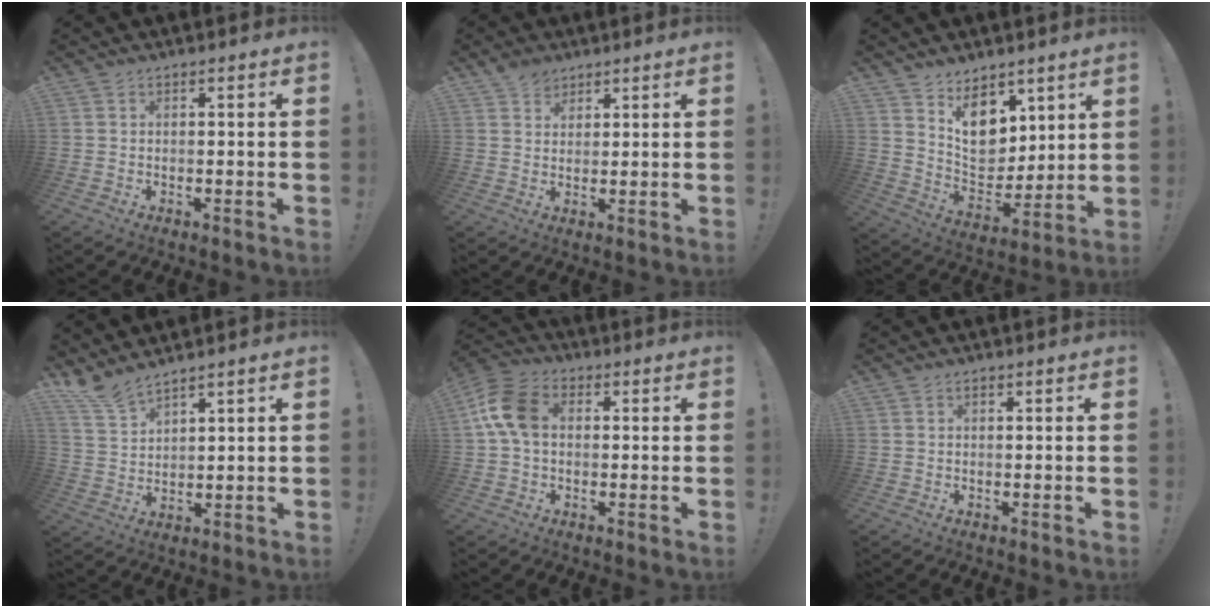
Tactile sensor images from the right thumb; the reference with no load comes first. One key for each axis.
{"total": 5.0, "fx": 3.7, "fy": 3.2, "fz": 0.8, "tx": -0.007, "ty": -0.019, "tz": 0.068}
{"total": 13.1, "fx": 8.1, "fy": 9.0, "fz": 5.0, "tx": -0.063, "ty": -0.063, "tz": 0.159}
{"total": 6.8, "fx": 6.2, "fy": 1.2, "fz": 2.5, "tx": -0.052, "ty": -0.040, "tz": 0.117}
{"total": 11.9, "fx": 1.6, "fy": 8.3, "fz": 8.3, "tx": -0.158, "ty": 0.016, "tz": 0.036}
{"total": 0.6, "fx": 0.3, "fy": 0.5, "fz": 0.3, "tx": 0.000, "ty": -0.002, "tz": 0.004}